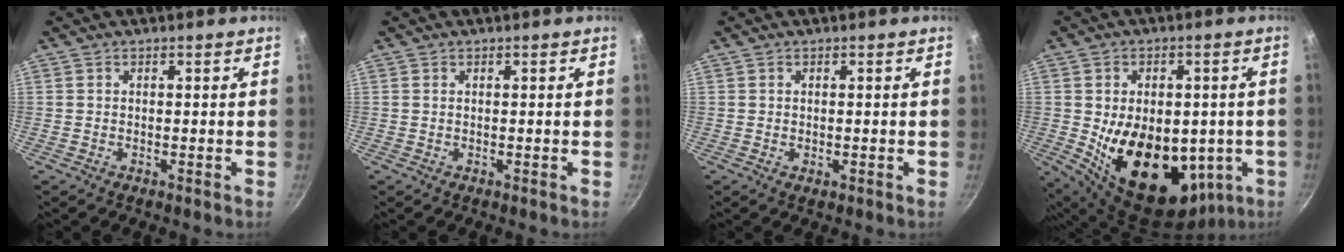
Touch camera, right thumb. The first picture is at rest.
{"total": 0.0}
{"total": 0.5, "force": [0.0, 0.4, 0.4], "torque": [-0.004, -0.002, 0.000]}
{"total": 22.2, "force": [-2.9, 14.6, 16.4], "torque": [-0.237, -0.011, -0.018]}